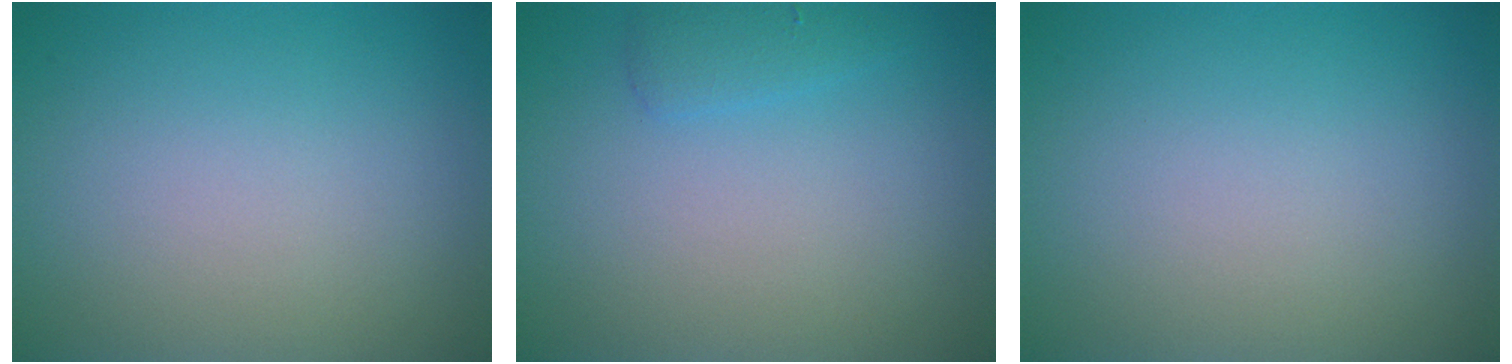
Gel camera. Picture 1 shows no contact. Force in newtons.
{"total": 1.3, "press": 1.3, "slide": 0.1}
{"total": 0.0}